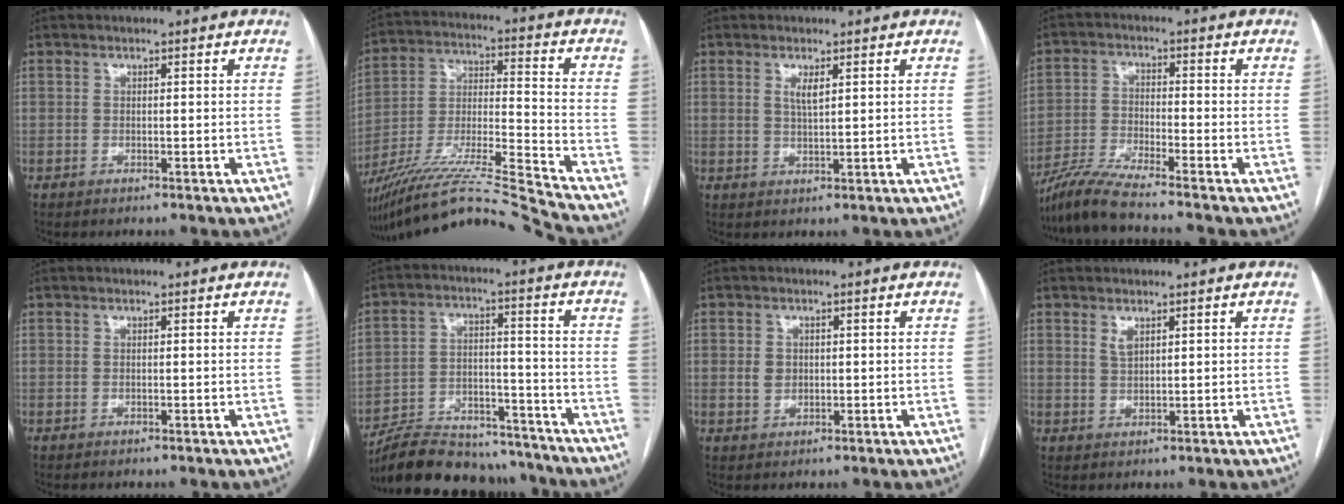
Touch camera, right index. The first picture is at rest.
{"total": 19.6, "force": [-17.7, -2.5, 8.0], "torque": [-0.172, -0.010, -0.314]}
{"total": 2.2, "force": [1.0, 0.3, 1.9], "torque": [-0.043, -0.004, 0.021]}
{"total": 7.5, "force": [-6.6, -1.3, 3.3], "torque": [-0.073, -0.025, -0.130]}
{"total": 0.0}
{"total": 18.7, "force": [-17.0, 5.5, 5.5], "torque": [-0.112, 0.011, -0.257]}
{"total": 2.3, "force": [0.3, 2.0, 1.2], "torque": [-0.022, 0.006, 0.010]}
{"total": 1.7, "force": [1.1, 0.6, 1.2], "torque": [-0.025, -0.001, 0.025]}